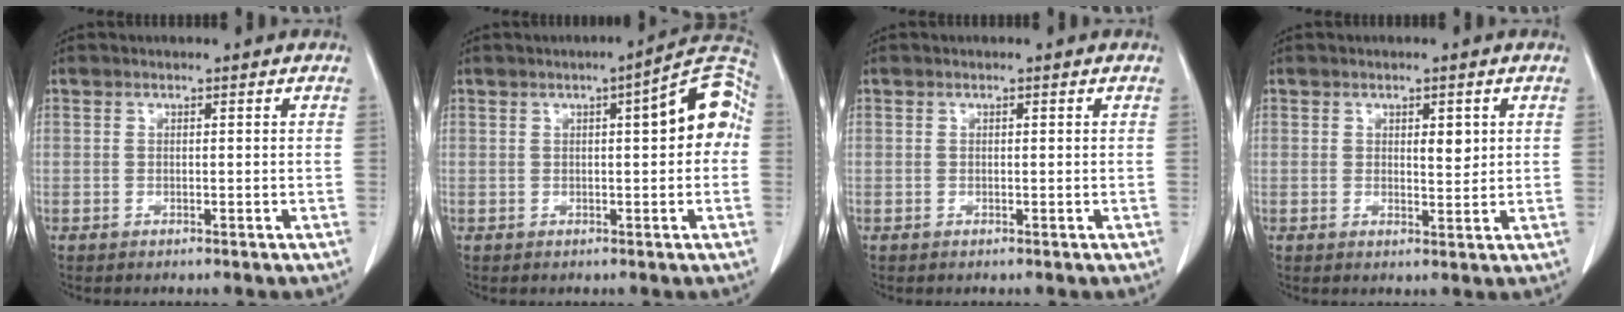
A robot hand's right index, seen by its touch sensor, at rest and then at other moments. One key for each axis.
{"total": 9.0, "fx": 1.4, "fy": 1.9, "fz": 8.7, "tx": -0.104, "ty": 0.032, "tz": 0.010}
{"total": 0.0}
{"total": 2.7, "fx": 1.0, "fy": 1.1, "fz": 2.3, "tx": -0.032, "ty": -0.005, "tz": 0.015}